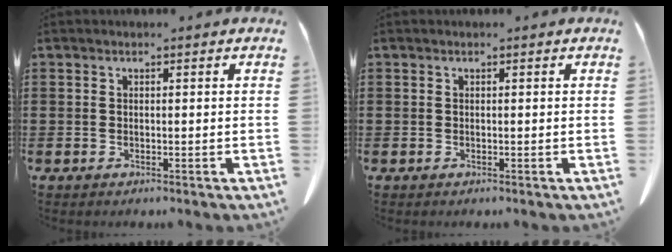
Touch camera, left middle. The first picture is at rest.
{"total": 0.0}